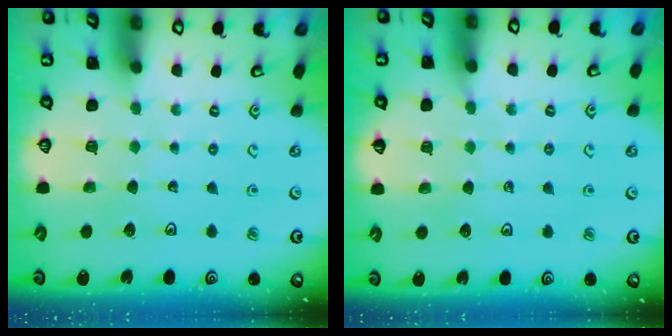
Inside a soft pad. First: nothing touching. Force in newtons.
{"total": 3.3, "press": 3.3, "slide": 0.5}